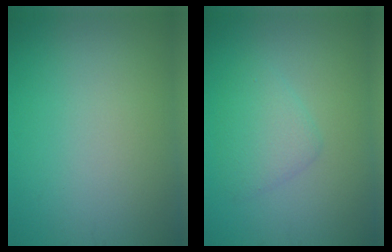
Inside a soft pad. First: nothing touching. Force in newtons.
{"total": 2.6, "press": 2.6, "slide": 0.3}